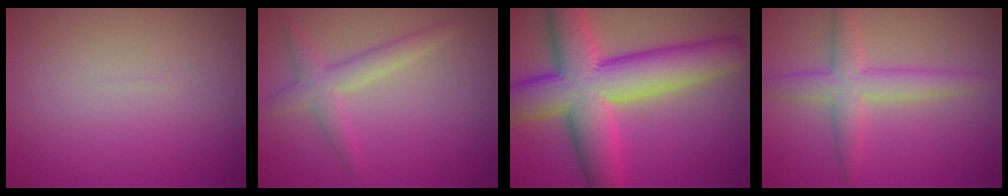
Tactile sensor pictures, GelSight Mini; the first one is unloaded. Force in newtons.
{"total": 2.5, "press": 2.5, "slide": 0.1}
{"total": 11.2, "press": 11.2, "slide": 0.4}
{"total": 3.7, "press": 3.7, "slide": 0.2}